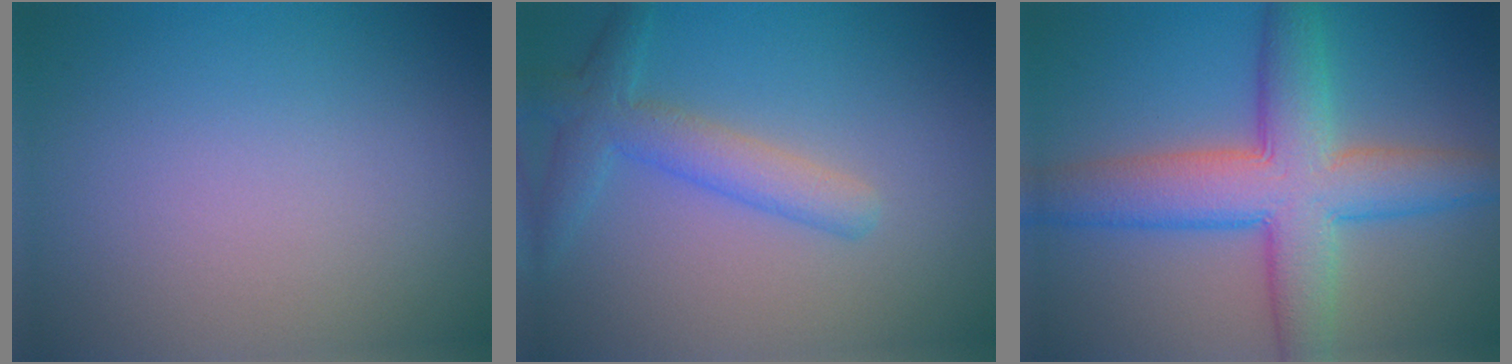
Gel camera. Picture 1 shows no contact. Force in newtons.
{"total": 3.7, "press": 3.7, "slide": 0.1}
{"total": 8.7, "press": 8.7, "slide": 0.4}